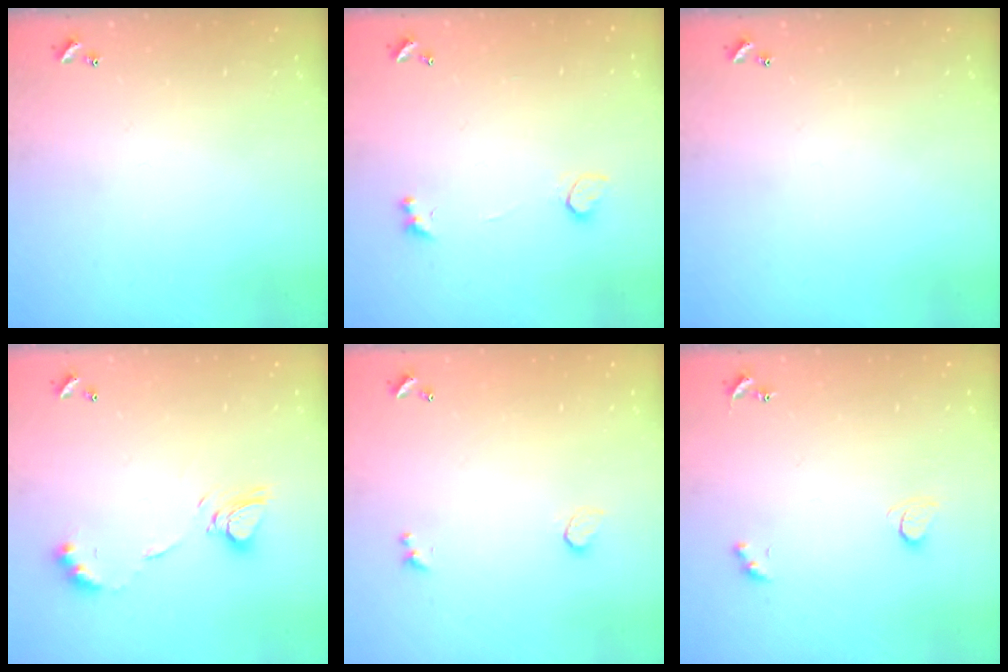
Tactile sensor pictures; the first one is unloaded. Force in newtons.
{"total": 2.5, "press": 2.2, "slide": 1.2}
{"total": 0.0}
{"total": 8.9, "press": 8.8, "slide": 0.8}
{"total": 0.7, "press": 0.5, "slide": 0.4}
{"total": 1.8, "press": 1.7, "slide": 0.4}